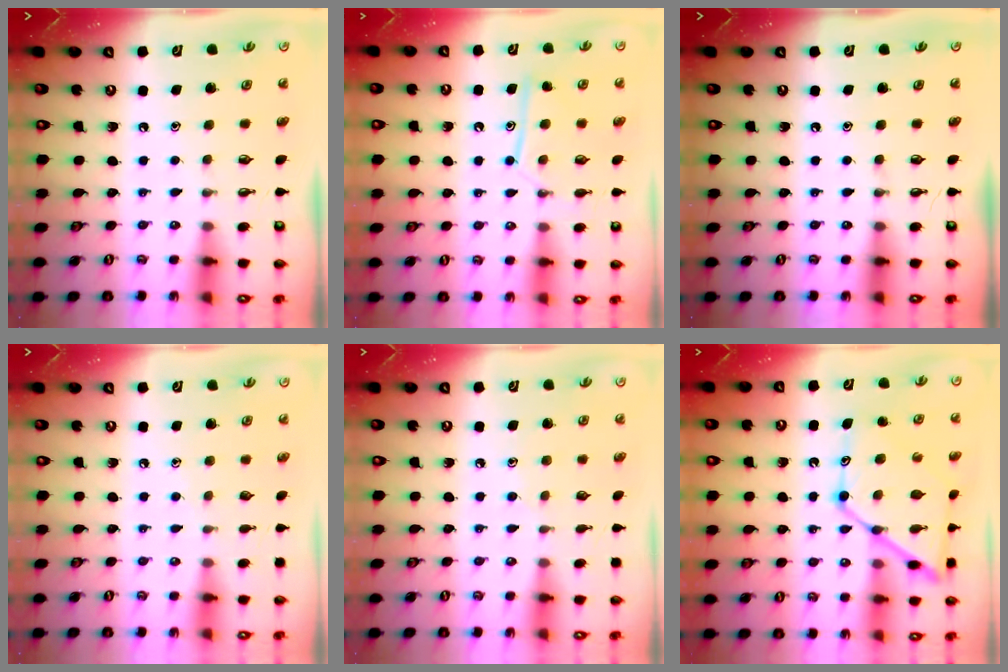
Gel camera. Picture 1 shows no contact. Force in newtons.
{"total": 11.5, "press": 11.4, "slide": 0.8}
{"total": 0.0}
{"total": 3.3, "press": 3.2, "slide": 0.4}
{"total": 5.2, "press": 5.2, "slide": 0.6}
{"total": 16.3, "press": 16.2, "slide": 1.5}